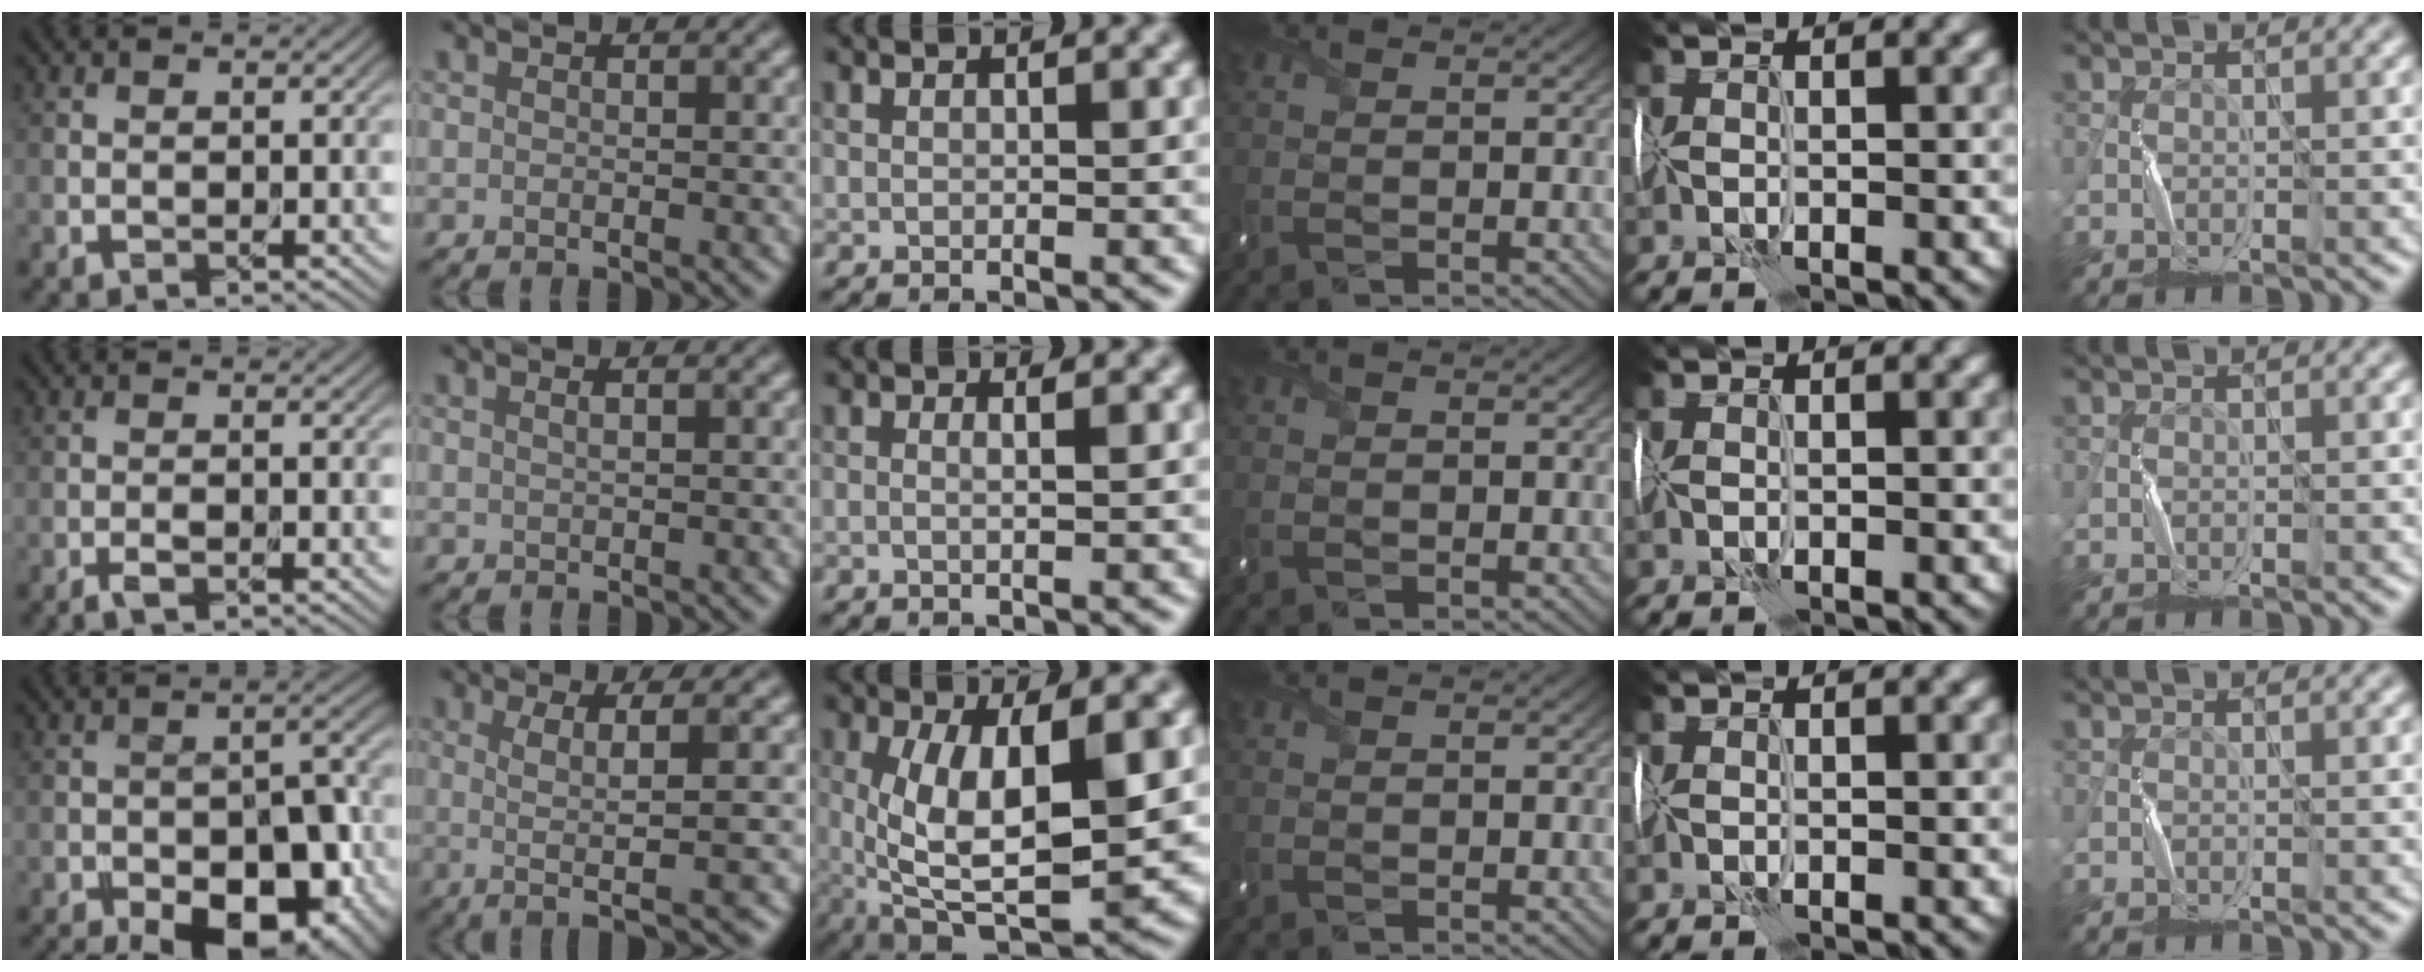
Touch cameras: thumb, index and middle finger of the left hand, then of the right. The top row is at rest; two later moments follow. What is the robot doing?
{"motion": "wrap", "object": "sponge"}